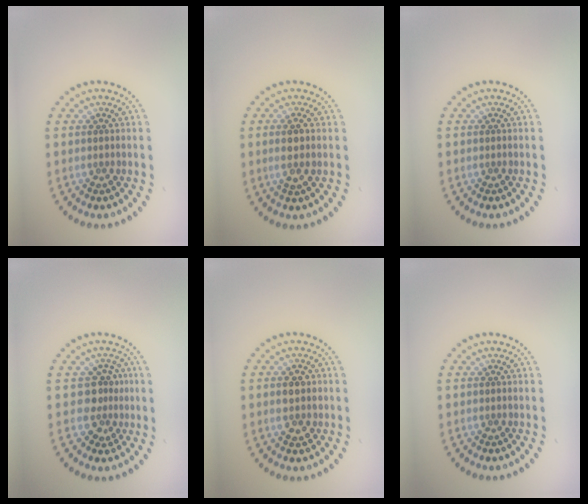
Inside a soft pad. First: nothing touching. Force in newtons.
{"total": 1.9, "press": 1.8, "slide": 0.8}
{"total": 0.0}
{"total": 2.9, "press": 2.4, "slide": 1.6}
{"total": 2.9, "press": 2.9, "slide": 0.2}
{"total": 0.0}